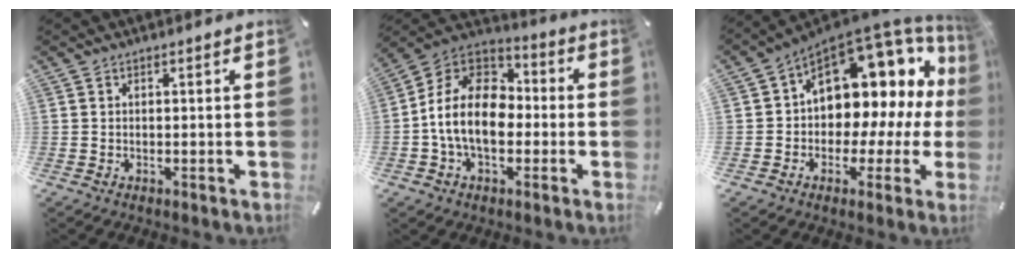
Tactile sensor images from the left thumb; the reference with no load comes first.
{"total": 15.3, "force": [-2.8, 10.9, 10.4], "torque": [-0.230, 0.024, -0.053]}
{"total": 13.9, "force": [5.6, 9.4, 8.5], "torque": [-0.111, -0.064, 0.091]}